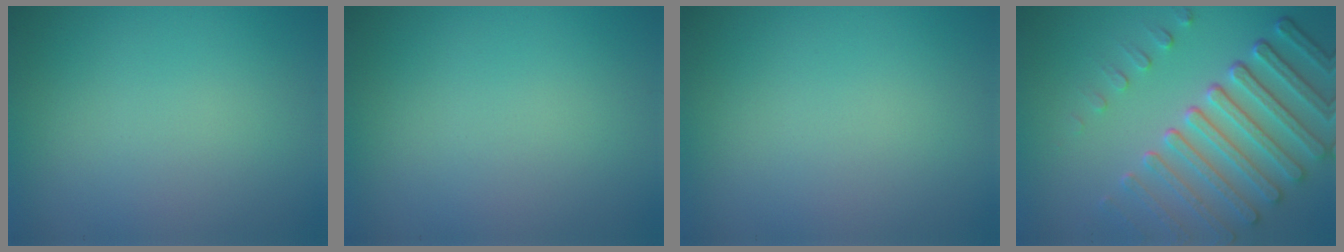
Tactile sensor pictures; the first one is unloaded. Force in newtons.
{"total": 0.0}
{"total": 0.0}
{"total": 7.0, "press": 5.3, "slide": 4.5}